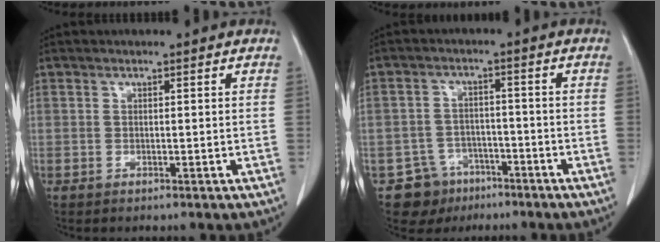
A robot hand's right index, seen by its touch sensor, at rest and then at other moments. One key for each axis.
{"total": 6.4, "fx": -3.8, "fy": 5.1, "fz": 0.1, "tx": 0.008, "ty": 0.012, "tz": -0.056}